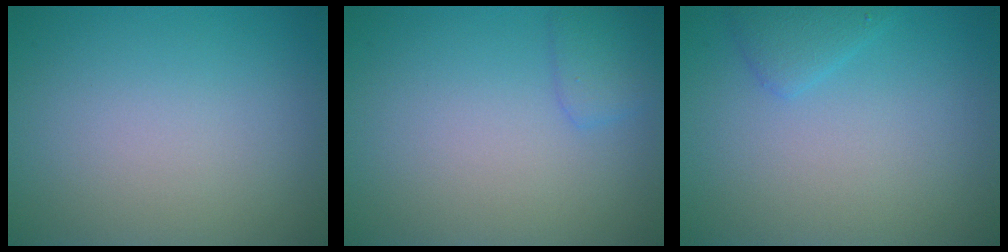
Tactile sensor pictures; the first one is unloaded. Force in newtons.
{"total": 1.6, "press": 1.6, "slide": 0.1}
{"total": 1.5, "press": 1.5, "slide": 0.2}